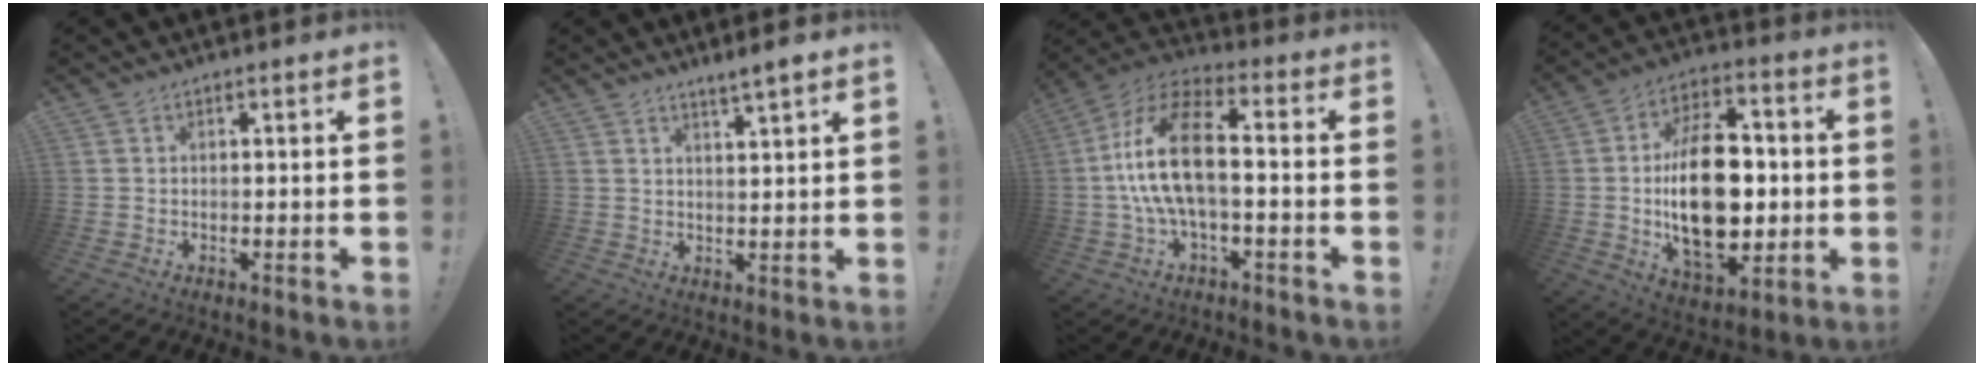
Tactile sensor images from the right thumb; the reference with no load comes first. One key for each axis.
{"total": 3.8, "fx": 3.1, "fy": -0.6, "fz": 2.1, "tx": -0.029, "ty": -0.022, "tz": 0.049}
{"total": 17.1, "fx": -0.3, "fy": 7.6, "fz": 15.3, "tx": -0.284, "ty": 0.011, "tz": -0.010}
{"total": 23.5, "fx": -1.2, "fy": 13.8, "fz": 18.9, "tx": -0.340, "ty": -0.004, "tz": -0.018}